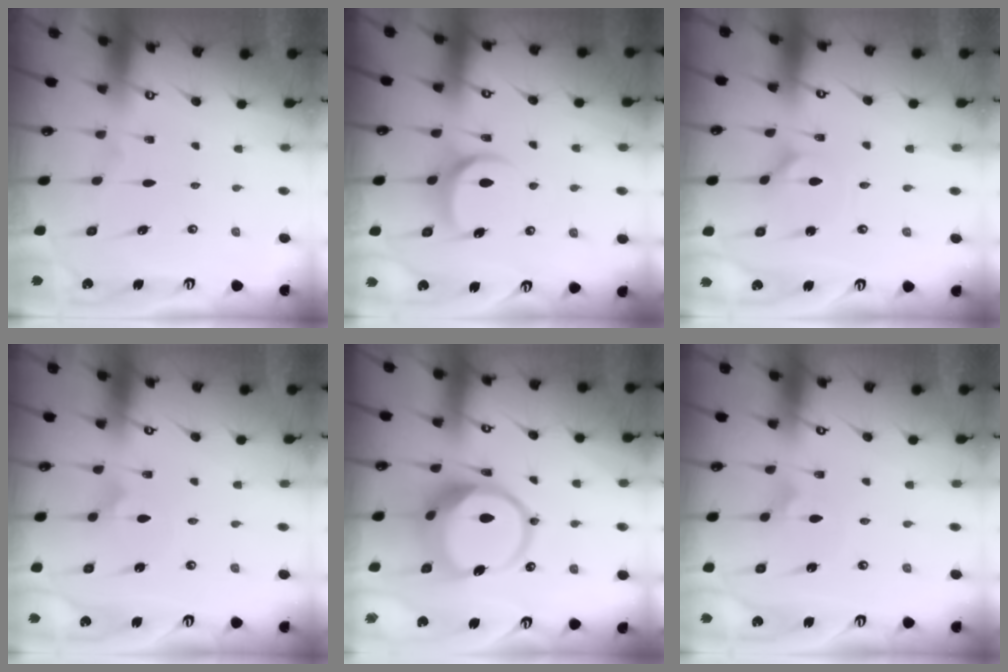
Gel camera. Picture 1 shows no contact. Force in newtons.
{"total": 8.0, "press": 8.0, "slide": 0.7}
{"total": 1.1, "press": 1.1, "slide": 0.2}
{"total": 2.7, "press": 2.7, "slide": 0.2}
{"total": 13.9, "press": 13.8, "slide": 1.9}
{"total": 2.1, "press": 2.1, "slide": 0.1}